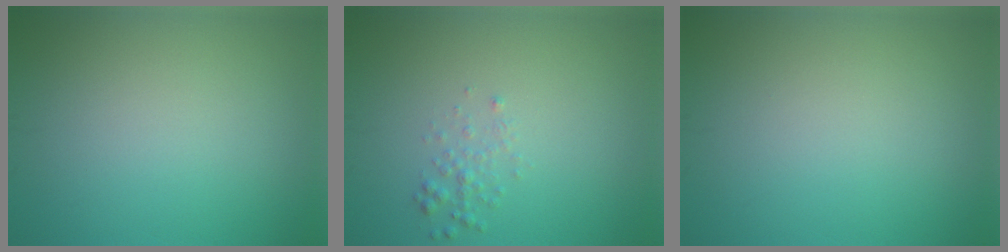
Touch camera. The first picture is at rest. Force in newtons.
{"total": 1.2, "press": 1.2, "slide": 0.0}
{"total": 0.0}